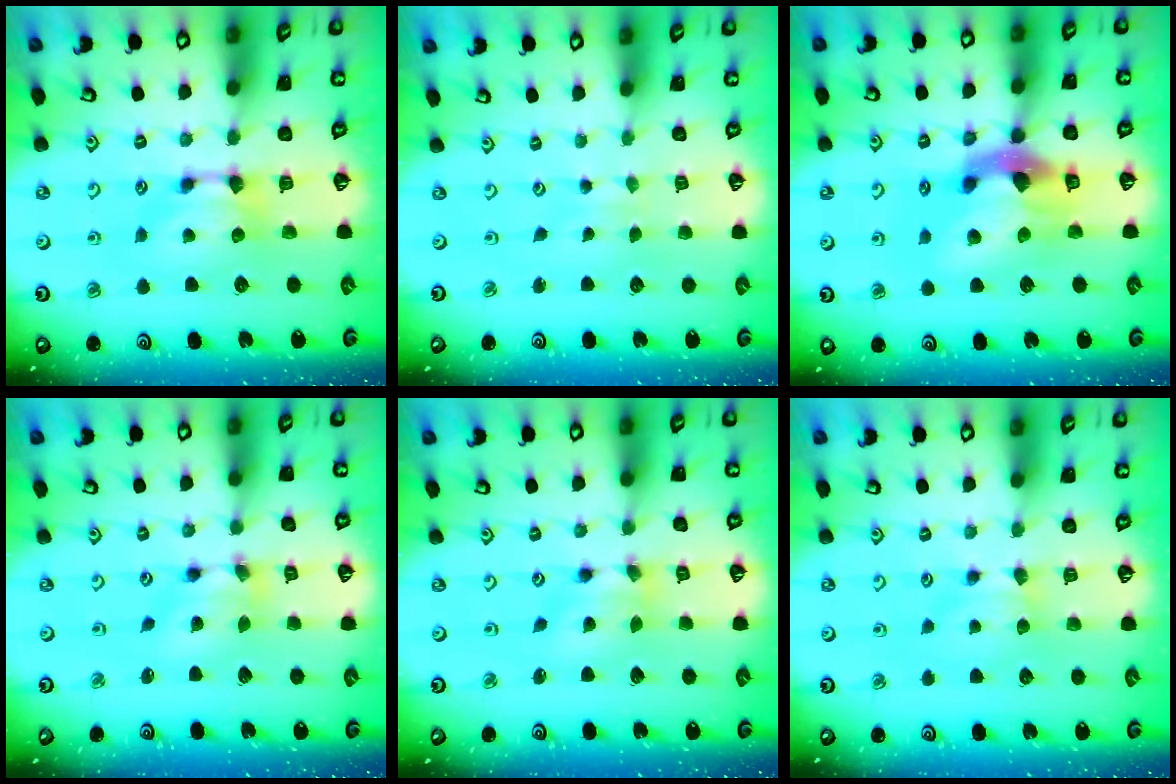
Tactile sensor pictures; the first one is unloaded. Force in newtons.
{"total": 4.9, "press": 4.9, "slide": 0.1}
{"total": 7.7, "press": 7.3, "slide": 2.5}
{"total": 4.3, "press": 3.9, "slide": 1.8}
{"total": 3.4, "press": 3.0, "slide": 1.7}
{"total": 1.8, "press": 1.7, "slide": 0.6}